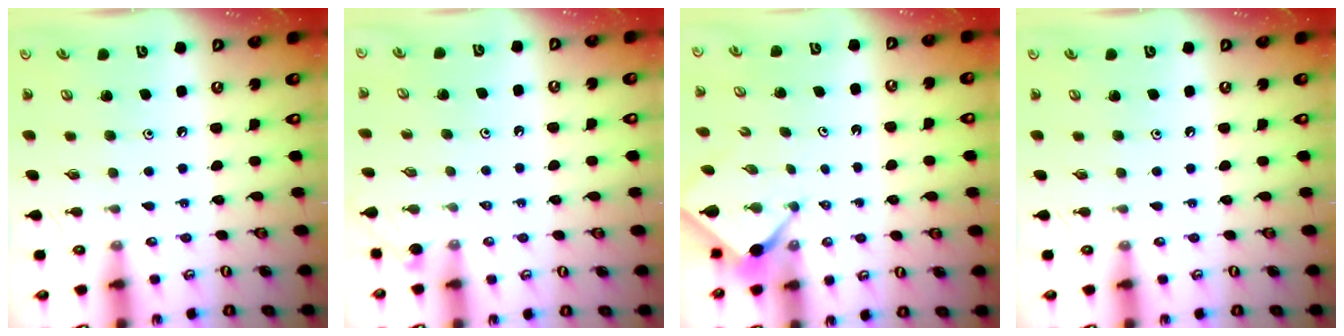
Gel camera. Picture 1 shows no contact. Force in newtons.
{"total": 2.2, "press": 2.2, "slide": 0.4}
{"total": 2.5, "press": 2.5, "slide": 0.2}
{"total": 0.0}